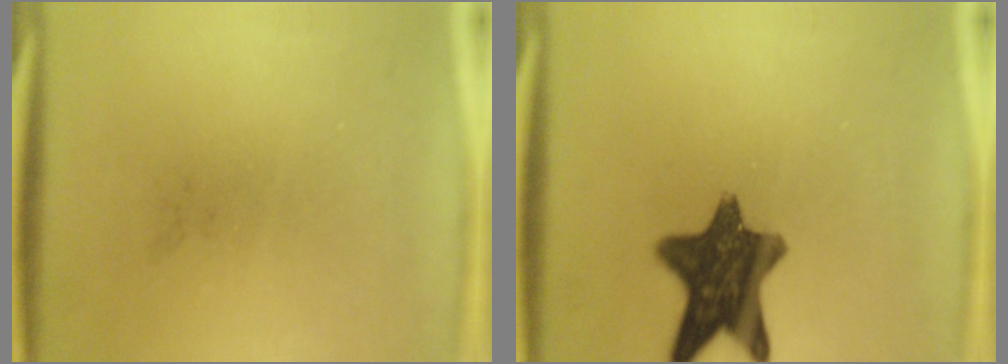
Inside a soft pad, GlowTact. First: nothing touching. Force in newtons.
{"total": 11.8}